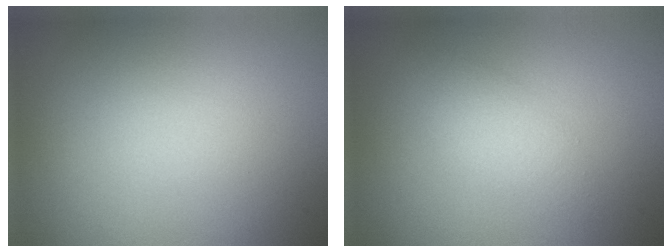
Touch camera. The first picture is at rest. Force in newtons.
{"total": 2.0, "press": 2.0, "slide": 0.1}